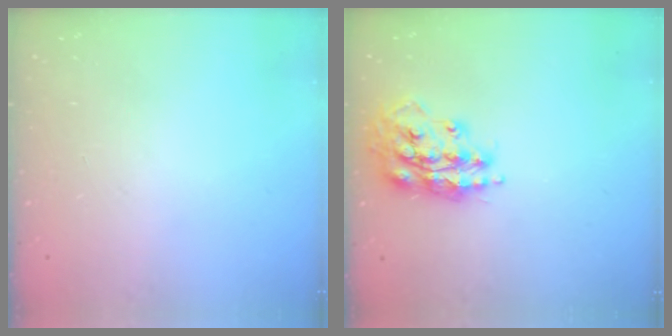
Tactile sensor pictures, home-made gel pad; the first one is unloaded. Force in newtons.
{"total": 16.2, "press": 16.2, "slide": 1.4}